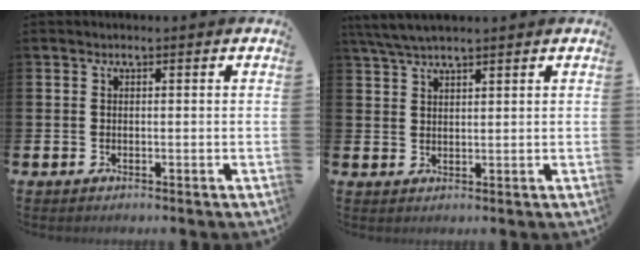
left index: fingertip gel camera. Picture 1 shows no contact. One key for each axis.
{"total": 3.8, "fx": 3.3, "fy": 0.6, "fz": 1.7, "tx": -0.049, "ty": -0.002, "tz": 0.063}